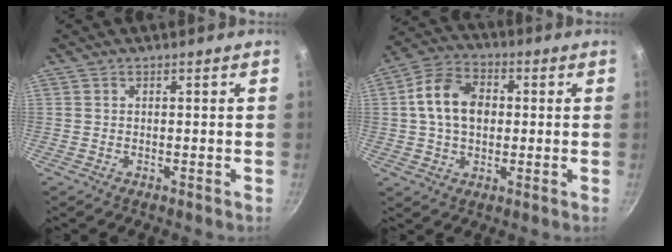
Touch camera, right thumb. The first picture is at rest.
{"total": 11.3, "force": [1.0, 8.1, 7.8], "torque": [-0.119, 0.018, 0.006]}